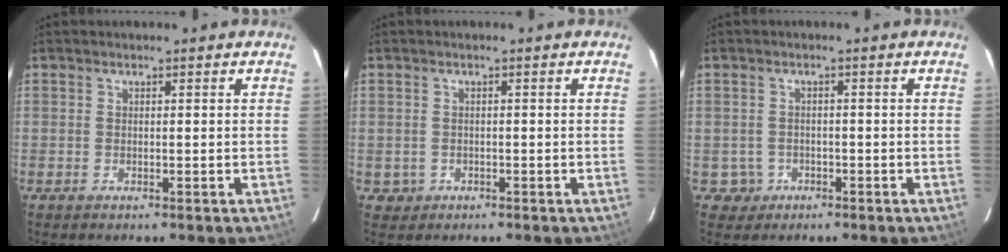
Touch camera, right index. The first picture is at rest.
{"total": 1.8, "force": [-0.6, 1.7, -0.1], "torque": [0.004, 0.007, -0.006]}
{"total": 2.8, "force": [-1.1, 2.6, -0.4], "torque": [0.015, 0.013, -0.016]}